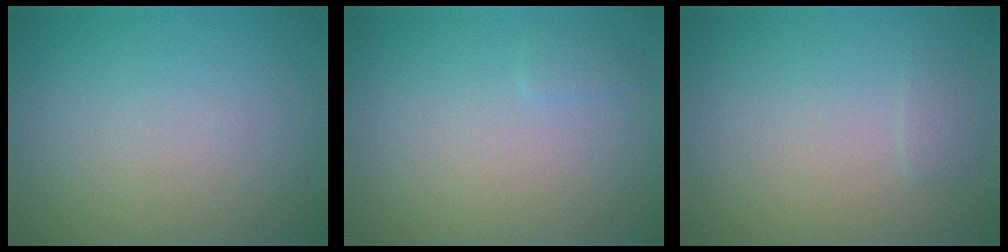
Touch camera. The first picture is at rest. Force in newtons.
{"total": 0.6, "press": 0.6, "slide": 0.0}
{"total": 0.7, "press": 0.7, "slide": 0.2}